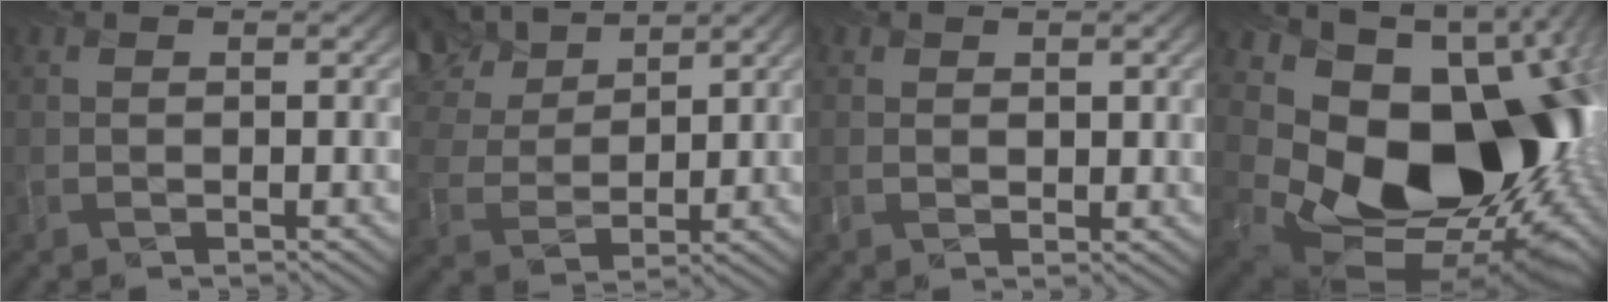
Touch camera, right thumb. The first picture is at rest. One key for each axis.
{"total": 8.7, "fx": 6.8, "fy": 3.7, "fz": 4.0, "tx": -0.113, "ty": 0.018, "tz": 0.134}
{"total": 1.6, "fx": 0.6, "fy": 1.0, "fz": 1.1, "tx": -0.017, "ty": -0.004, "tz": 0.018}
{"total": 19.5, "fx": 1.3, "fy": 14.1, "fz": 13.5, "tx": -0.209, "ty": -0.058, "tz": 0.082}